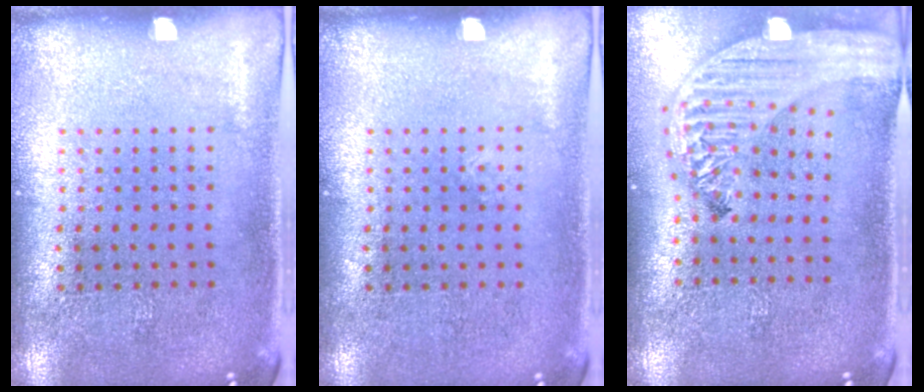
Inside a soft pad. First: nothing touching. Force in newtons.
{"total": 0.0}
{"total": 3.2, "press": 2.5, "slide": 1.9}